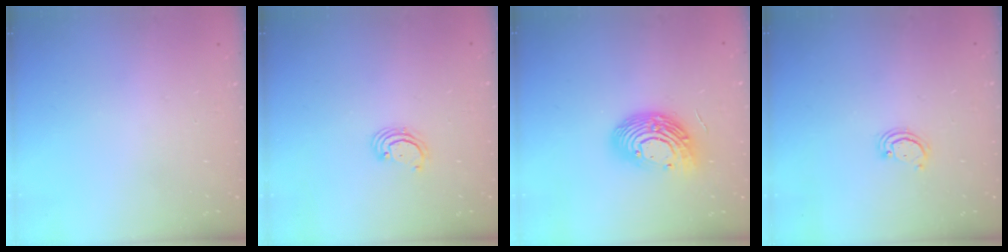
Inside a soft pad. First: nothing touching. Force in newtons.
{"total": 2.6, "press": 2.6, "slide": 0.3}
{"total": 14.7, "press": 14.7, "slide": 1.0}
{"total": 2.6, "press": 2.6, "slide": 0.3}